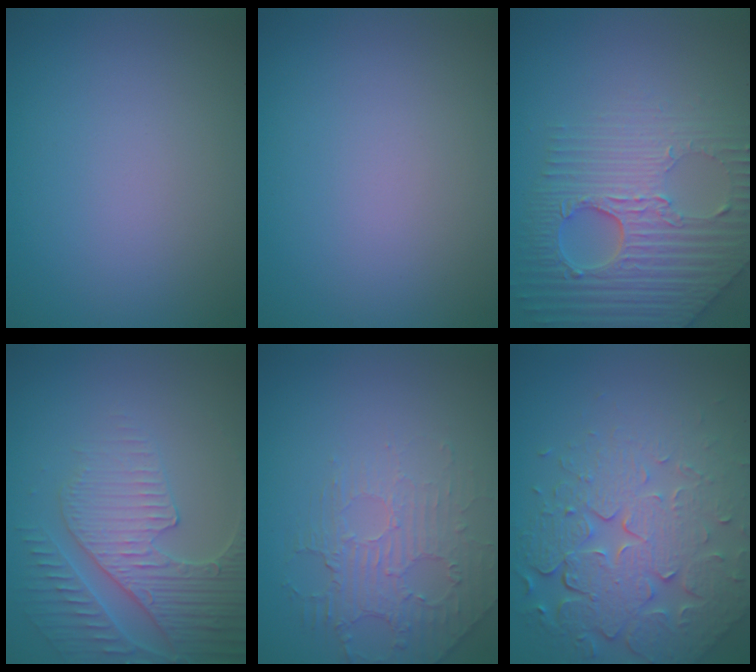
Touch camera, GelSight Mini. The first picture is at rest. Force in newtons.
{"total": 0.0}
{"total": 6.9, "press": 5.6, "slide": 4.1}
{"total": 4.7, "press": 4.4, "slide": 1.5}
{"total": 2.3, "press": 1.5, "slide": 1.7}
{"total": 8.2, "press": 5.7, "slide": 5.8}